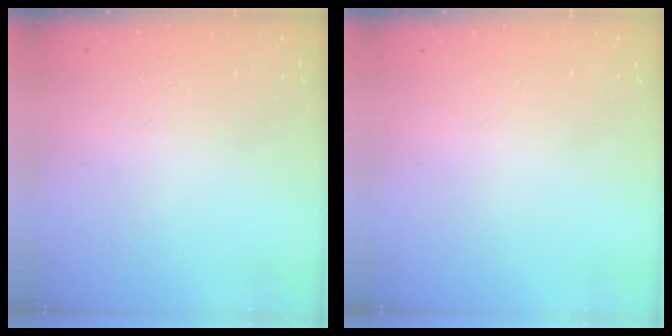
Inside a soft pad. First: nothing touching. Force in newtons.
{"total": 0.0}